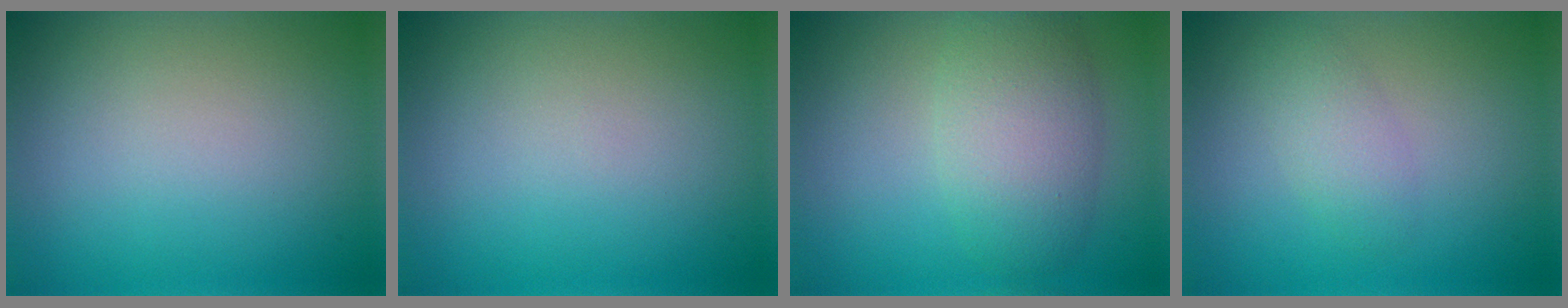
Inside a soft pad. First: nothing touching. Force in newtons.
{"total": 0.0}
{"total": 5.3, "press": 5.3, "slide": 0.3}
{"total": 2.1, "press": 2.1, "slide": 0.0}